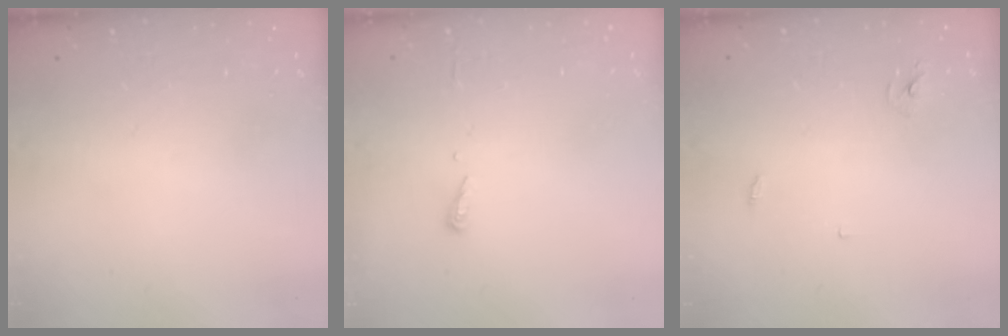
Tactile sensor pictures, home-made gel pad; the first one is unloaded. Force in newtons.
{"total": 3.5, "press": 3.4, "slide": 0.4}
{"total": 2.5, "press": 2.5, "slide": 0.2}